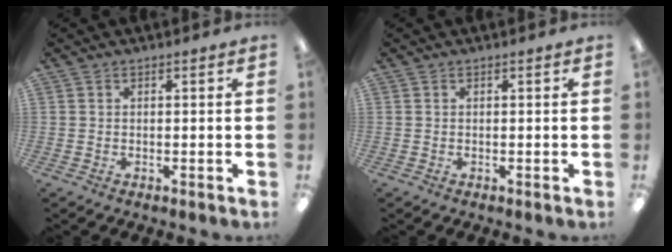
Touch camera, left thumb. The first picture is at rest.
{"total": 0.0}